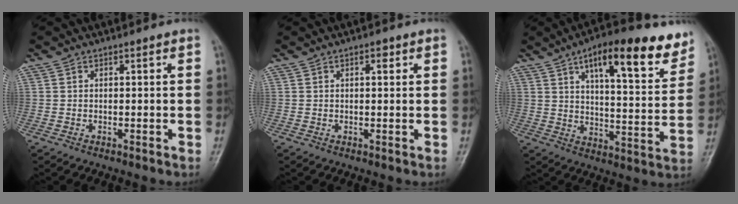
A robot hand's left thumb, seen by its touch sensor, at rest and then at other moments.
{"total": 1.5, "force": [0.7, 0.7, 1.2], "torque": [-0.013, 0.001, 0.007]}
{"total": 18.3, "force": [10.8, 6.1, 13.5], "torque": [-0.155, -0.041, 0.158]}